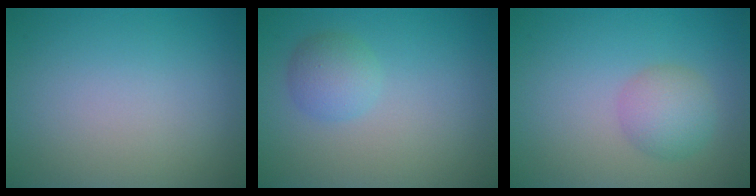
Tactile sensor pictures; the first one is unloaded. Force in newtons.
{"total": 2.3, "press": 2.3, "slide": 0.1}
{"total": 2.9, "press": 2.9, "slide": 0.2}